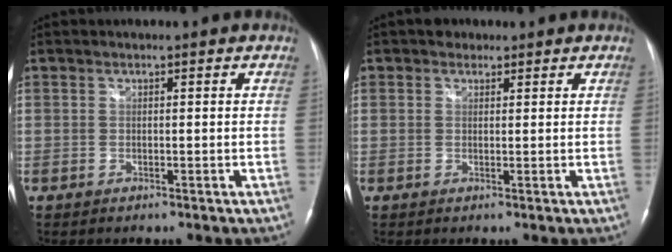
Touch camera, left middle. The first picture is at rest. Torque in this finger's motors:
{"motor_torque": [0.26, -0.21, -0.01, 0.02]}